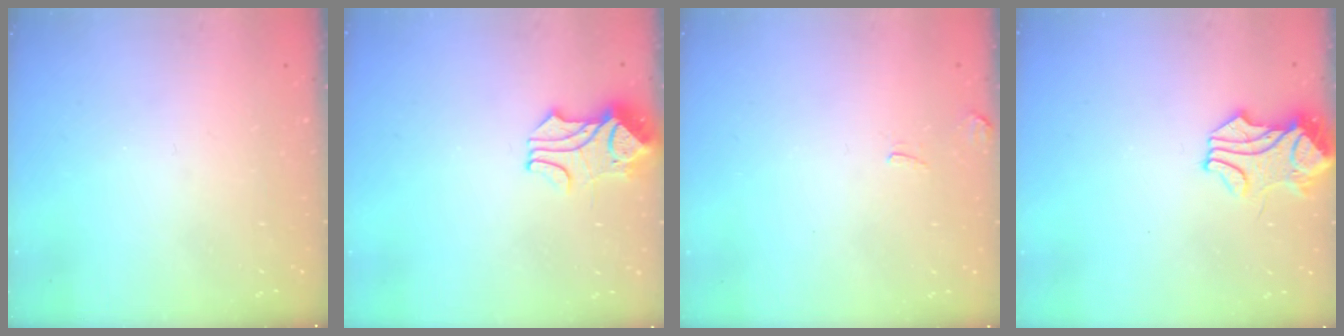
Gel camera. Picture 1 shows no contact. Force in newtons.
{"total": 1.7, "press": 1.4, "slide": 1.0}
{"total": 1.5, "press": 1.4, "slide": 0.5}
{"total": 1.6, "press": 1.5, "slide": 0.7}